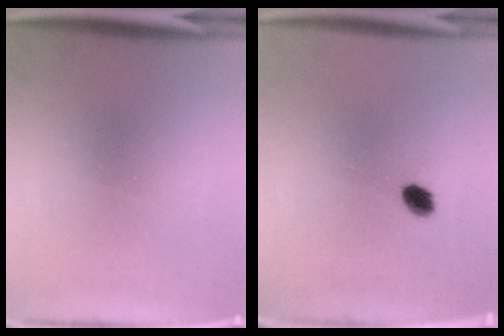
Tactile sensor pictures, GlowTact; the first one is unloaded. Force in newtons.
{"total": 2.9}